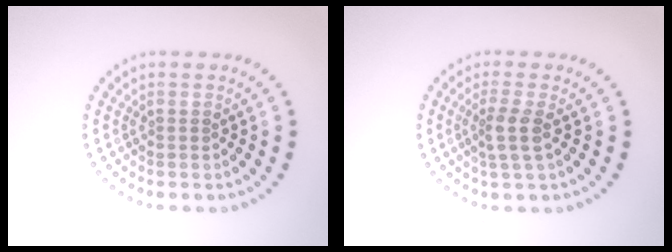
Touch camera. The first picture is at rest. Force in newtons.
{"total": 2.1, "press": 1.8, "slide": 1.1}